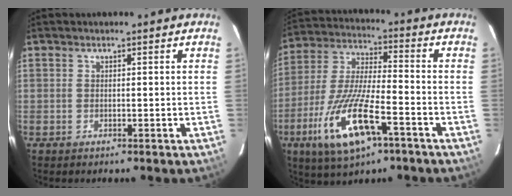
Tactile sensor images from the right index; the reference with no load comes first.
{"total": 17.3, "force": [-8.4, 5.3, 14.2], "torque": [-0.303, -0.028, -0.157]}